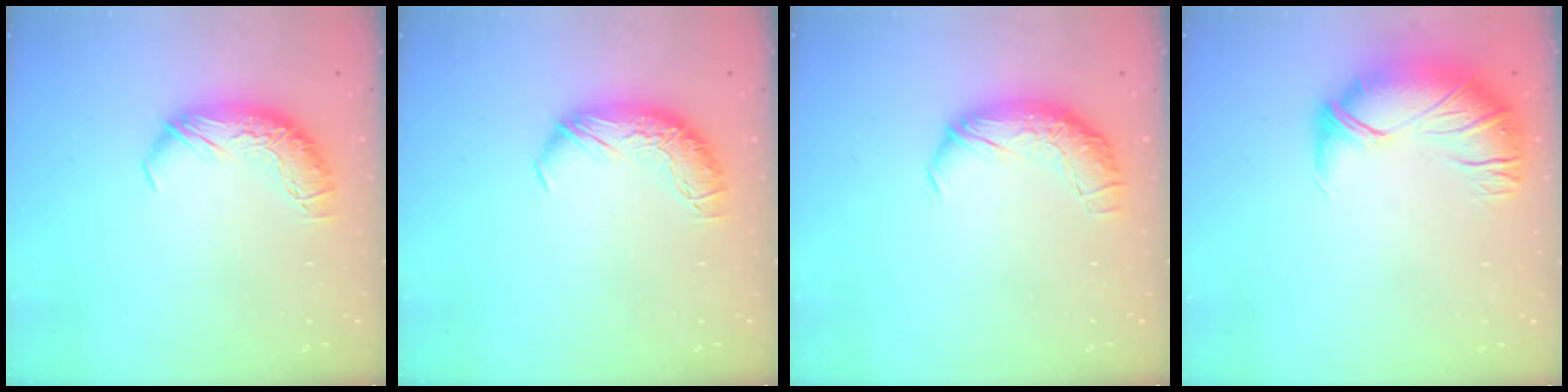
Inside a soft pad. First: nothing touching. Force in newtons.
{"total": 0.0}
{"total": 2.5, "press": 1.3, "slide": 2.2}
{"total": 2.7, "press": 0.8, "slide": 2.6}